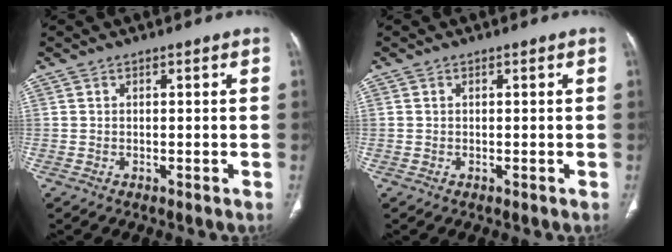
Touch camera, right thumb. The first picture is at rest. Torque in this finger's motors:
{"motor_torque": [0.51, 0.33, -0.51, 0.34, 0.02]}